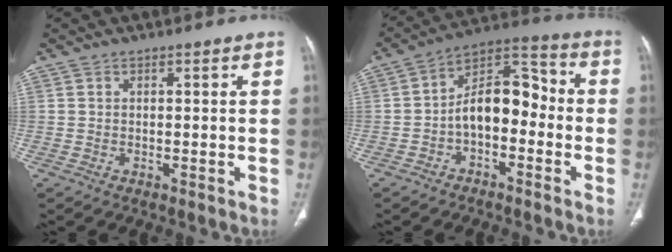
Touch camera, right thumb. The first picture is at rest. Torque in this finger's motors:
{"motor_torque": [1.50, 1.89, 1.25, -0.70, 0.08]}